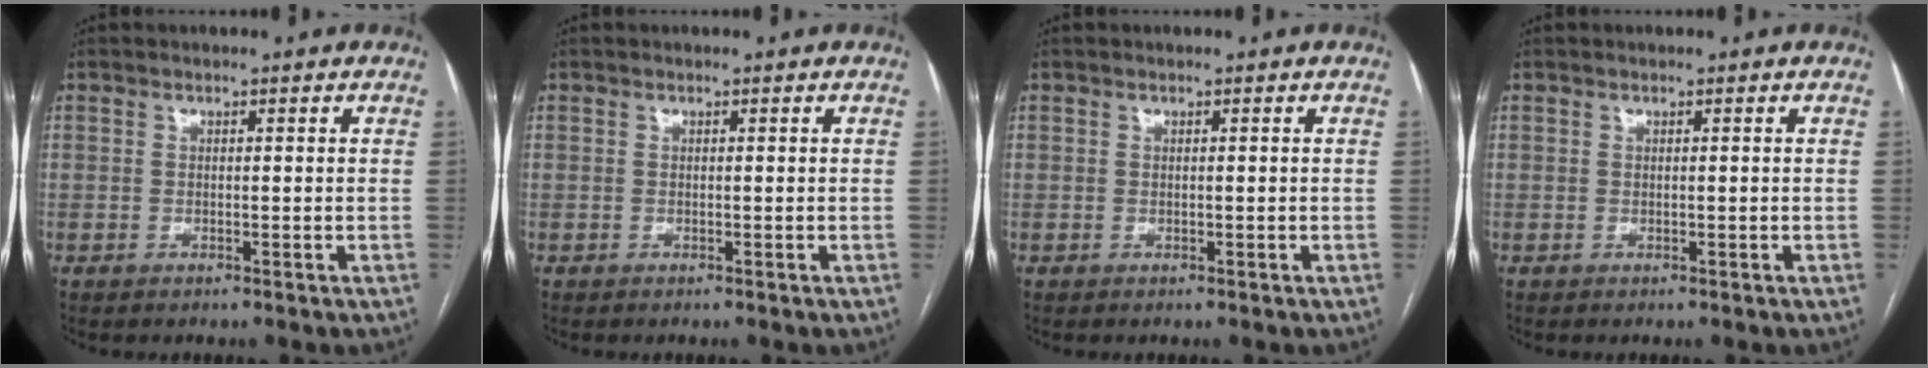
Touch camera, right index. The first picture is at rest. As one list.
[{"total": 0.0}, {"total": 0.0}, {"total": 0.0}]